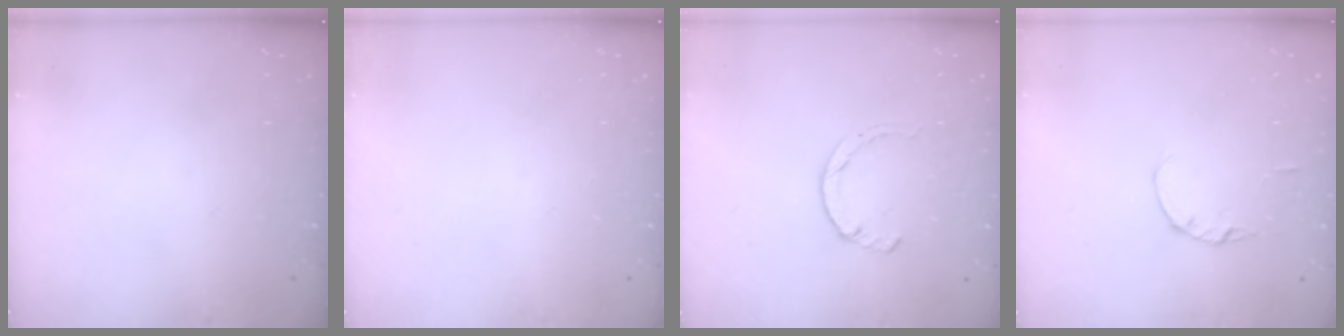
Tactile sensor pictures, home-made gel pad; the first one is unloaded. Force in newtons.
{"total": 0.0}
{"total": 2.3, "press": 2.3, "slide": 0.5}
{"total": 1.0, "press": 1.0, "slide": 0.2}